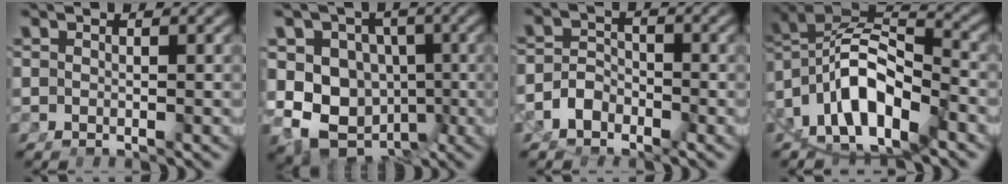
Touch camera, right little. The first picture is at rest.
{"total": 16.4, "force": [-2.4, 14.3, 7.8], "torque": [-0.174, -0.073, -0.031]}
{"total": 3.7, "force": [-2.3, 2.6, 1.4], "torque": [-0.024, -0.009, -0.037]}
{"total": 16.3, "force": [-4.1, 13.0, 8.9], "torque": [-0.198, -0.059, -0.059]}